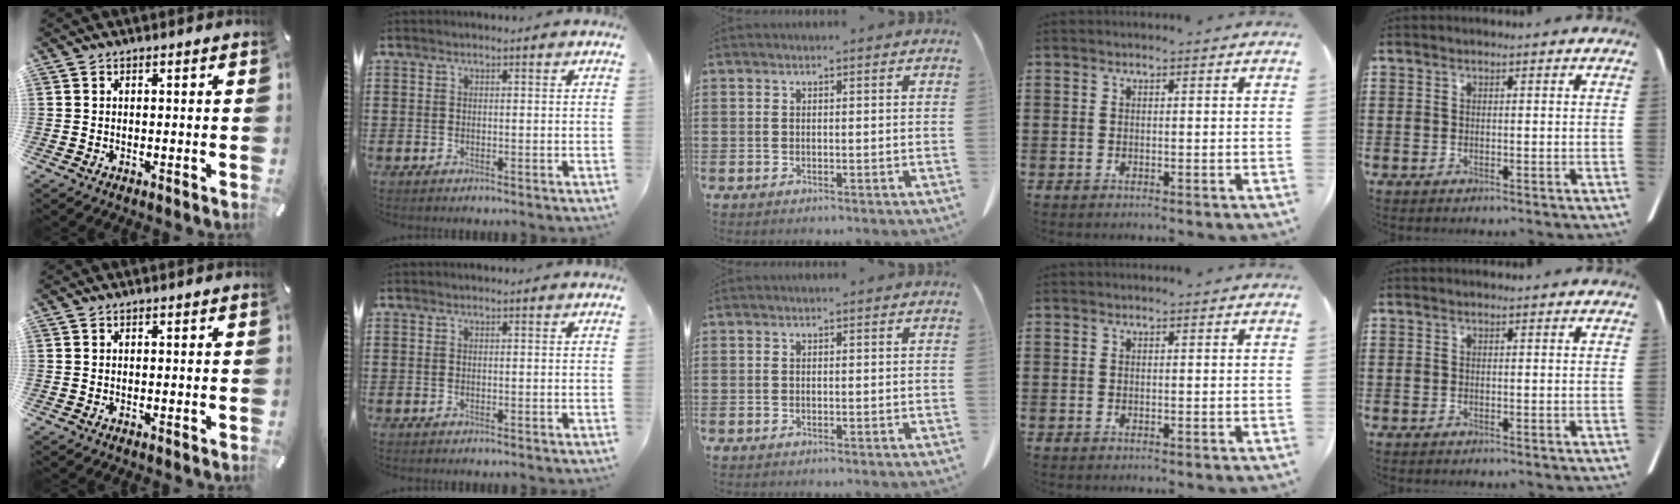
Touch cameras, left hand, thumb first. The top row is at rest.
{}